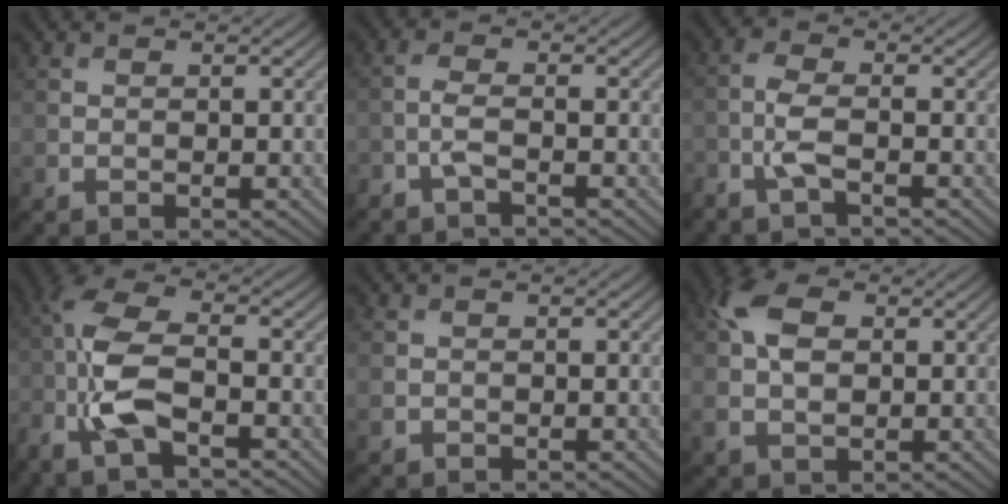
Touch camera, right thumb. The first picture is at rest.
{"total": 2.5, "force": [-1.8, 0.6, 1.7], "torque": [-0.045, 0.000, -0.044]}
{"total": 3.5, "force": [-2.0, 1.0, 2.7], "torque": [-0.068, 0.003, -0.051]}
{"total": 9.4, "force": [-3.9, 4.0, 7.6], "torque": [-0.177, 0.003, -0.087]}
{"total": 1.2, "force": [-0.1, 1.1, 0.4], "torque": [-0.014, -0.005, -0.003]}
{"total": 6.1, "force": [1.2, 3.8, 4.5], "torque": [-0.109, 0.009, 0.016]}